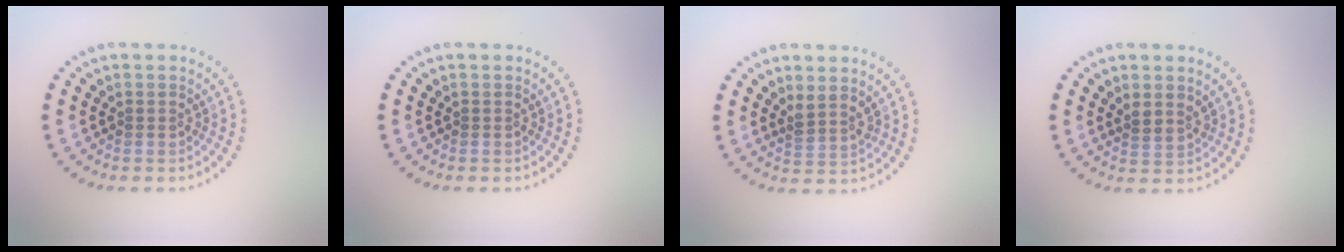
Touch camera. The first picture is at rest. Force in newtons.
{"total": 0.0}
{"total": 1.9, "press": 1.5, "slide": 1.1}
{"total": 1.5, "press": 1.1, "slide": 1.0}